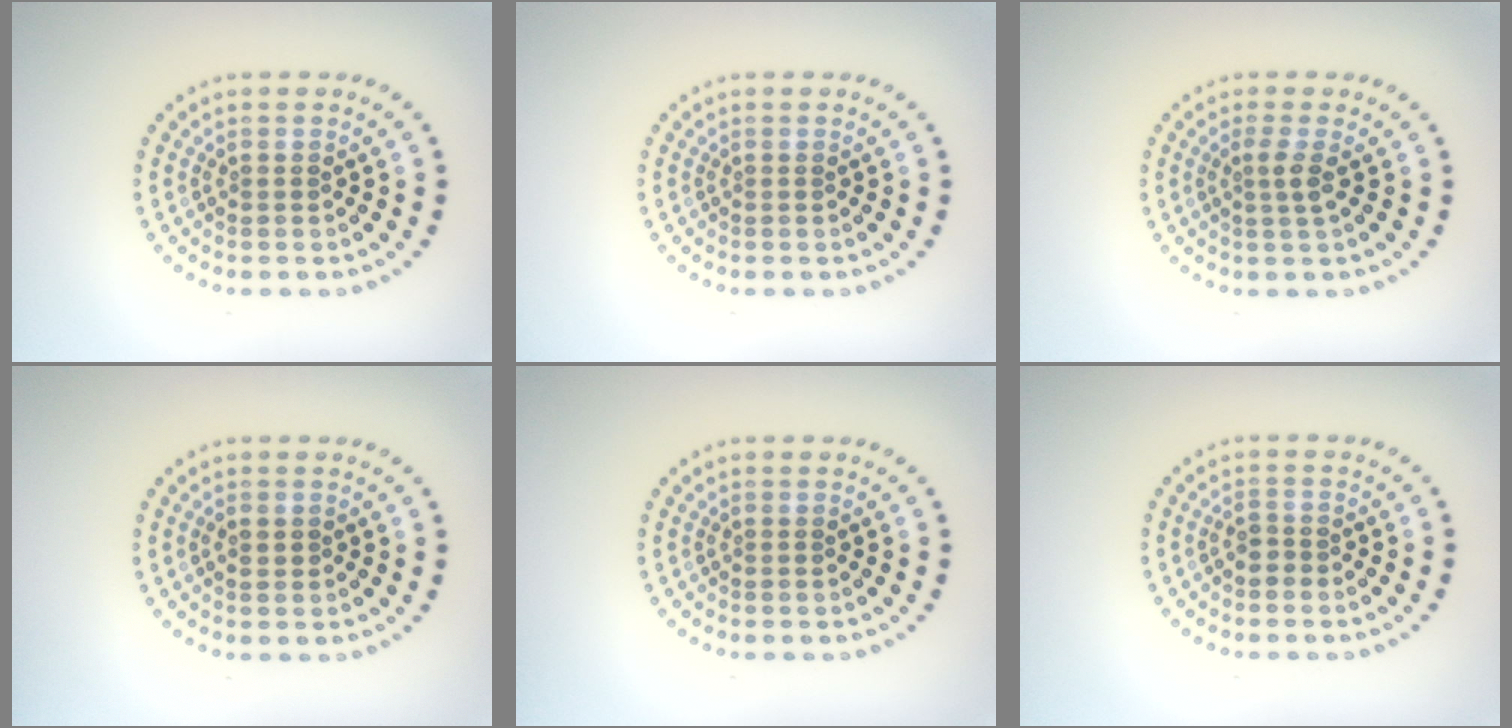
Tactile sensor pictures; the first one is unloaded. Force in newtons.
{"total": 0.0}
{"total": 1.5, "press": 1.0, "slide": 1.1}
{"total": 0.5, "press": 0.5, "slide": 0.2}
{"total": 0.0}
{"total": 1.0, "press": 0.8, "slide": 0.6}